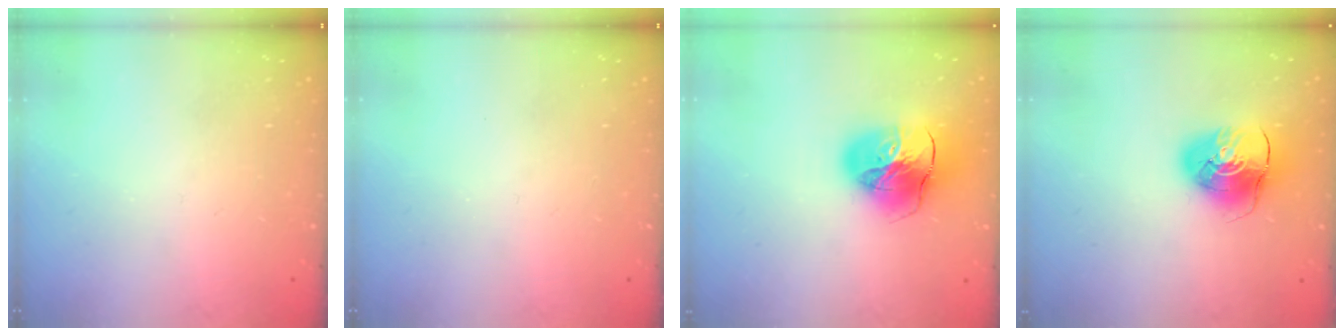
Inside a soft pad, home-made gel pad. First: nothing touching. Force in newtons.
{"total": 0.0}
{"total": 19.2, "press": 19.0, "slide": 2.1}
{"total": 8.9, "press": 8.9, "slide": 1.2}